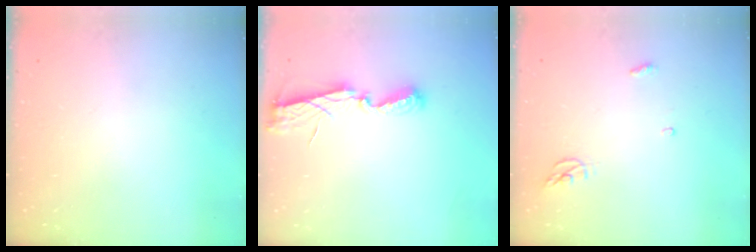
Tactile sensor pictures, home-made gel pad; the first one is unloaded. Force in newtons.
{"total": 6.2, "press": 6.2, "slide": 0.2}
{"total": 3.5, "press": 3.5, "slide": 0.2}